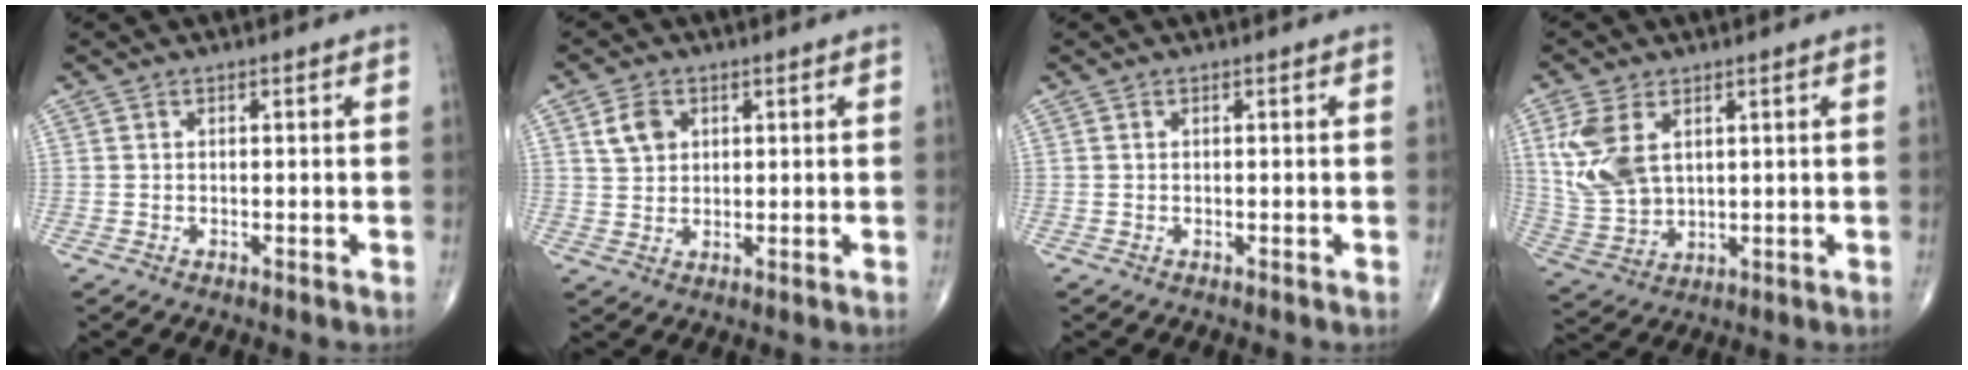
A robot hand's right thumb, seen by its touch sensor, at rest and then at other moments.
{"total": 4.6, "force": [1.8, 3.4, 2.5], "torque": [-0.032, -0.005, 0.036]}
{"total": 0.0}
{"total": 10.3, "force": [3.4, 6.3, 7.4], "torque": [-0.159, -0.008, 0.081]}